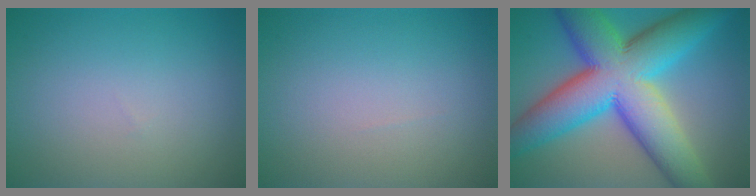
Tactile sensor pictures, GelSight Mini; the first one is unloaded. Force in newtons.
{"total": 0.0}
{"total": 14.9, "press": 14.9, "slide": 0.2}